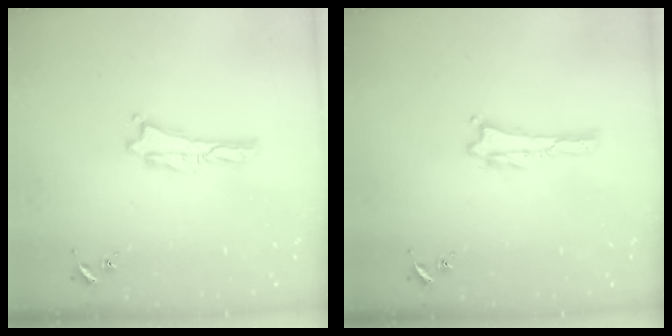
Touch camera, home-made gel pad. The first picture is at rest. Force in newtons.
{"total": 0.0}